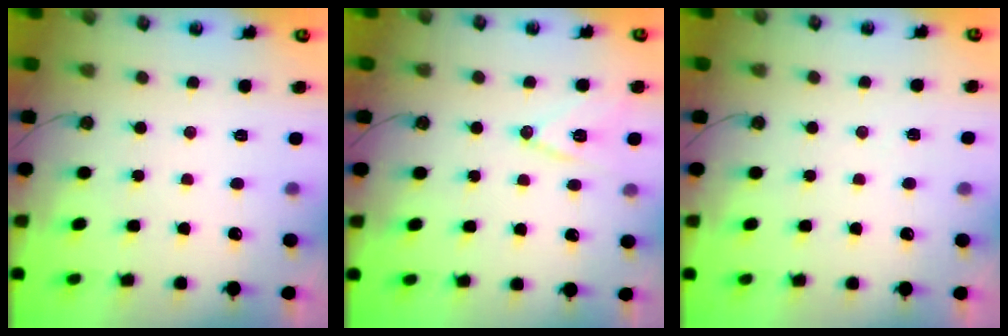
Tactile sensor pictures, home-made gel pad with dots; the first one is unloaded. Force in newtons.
{"total": 10.7, "press": 10.1, "slide": 3.4}
{"total": 3.6, "press": 3.2, "slide": 1.6}